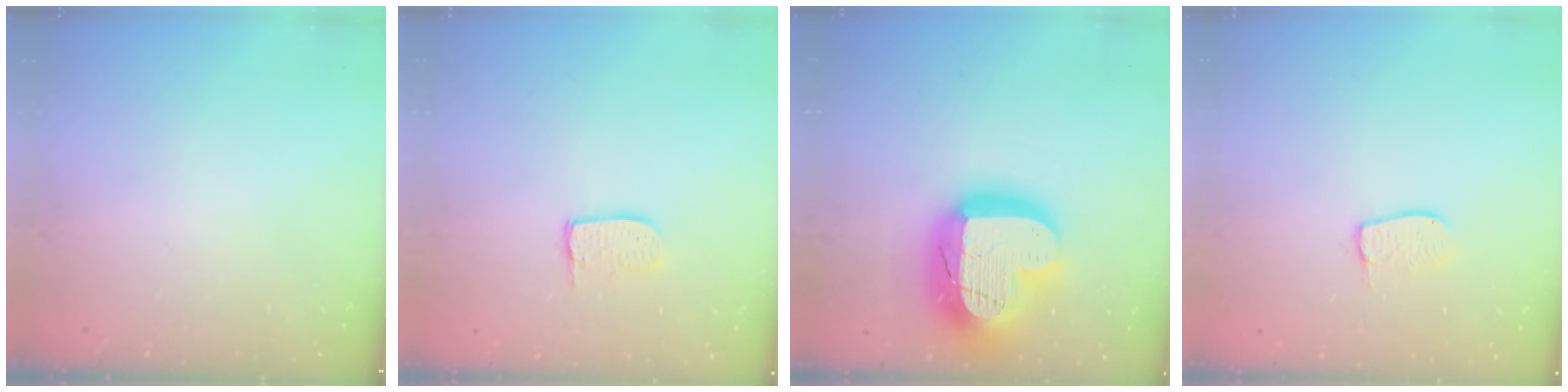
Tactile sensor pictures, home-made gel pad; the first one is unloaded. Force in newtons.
{"total": 6.3, "press": 6.3, "slide": 0.5}
{"total": 26.0, "press": 25.9, "slide": 2.1}
{"total": 6.9, "press": 6.9, "slide": 0.4}